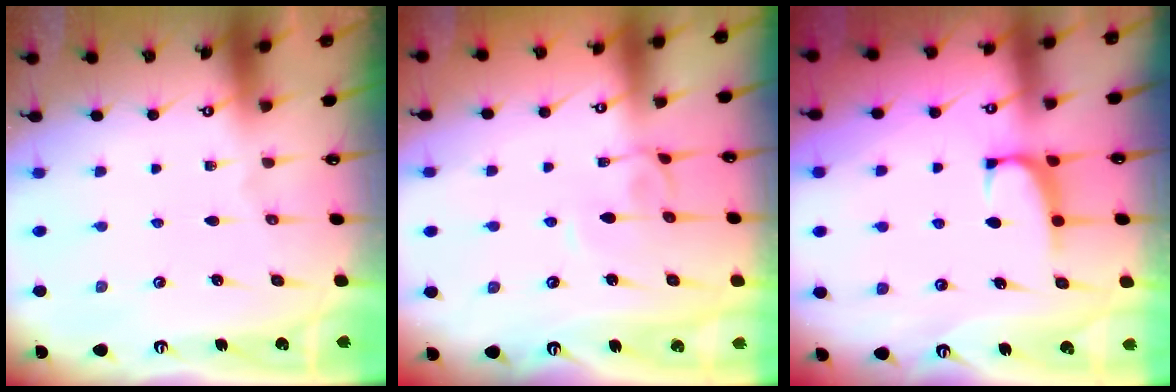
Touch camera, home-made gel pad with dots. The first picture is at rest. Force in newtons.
{"total": 3.3, "press": 3.3, "slide": 0.1}
{"total": 1.0, "press": 0.6, "slide": 0.7}